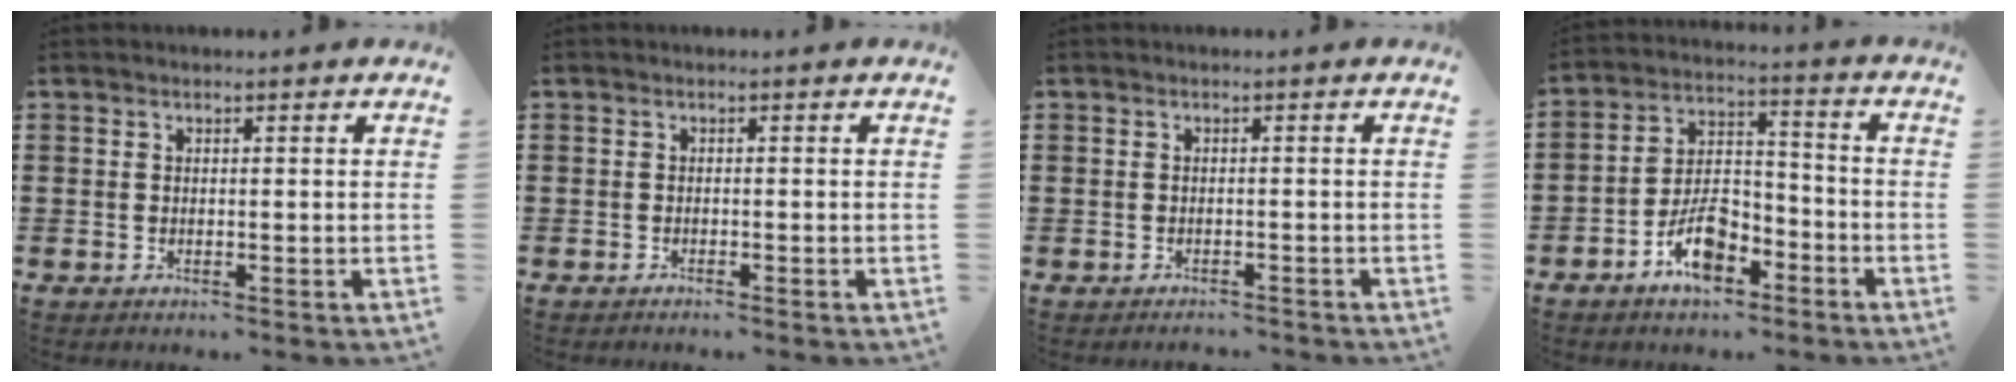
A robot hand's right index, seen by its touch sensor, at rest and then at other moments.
{"total": 0.6, "force": [-0.6, 0.0, 0.2], "torque": [-0.004, -0.003, -0.011]}
{"total": 1.1, "force": [-1.1, 0.2, -0.2], "torque": [0.001, 0.005, -0.025]}
{"total": 8.2, "force": [-5.0, 3.9, 5.3], "torque": [-0.109, 0.011, -0.093]}